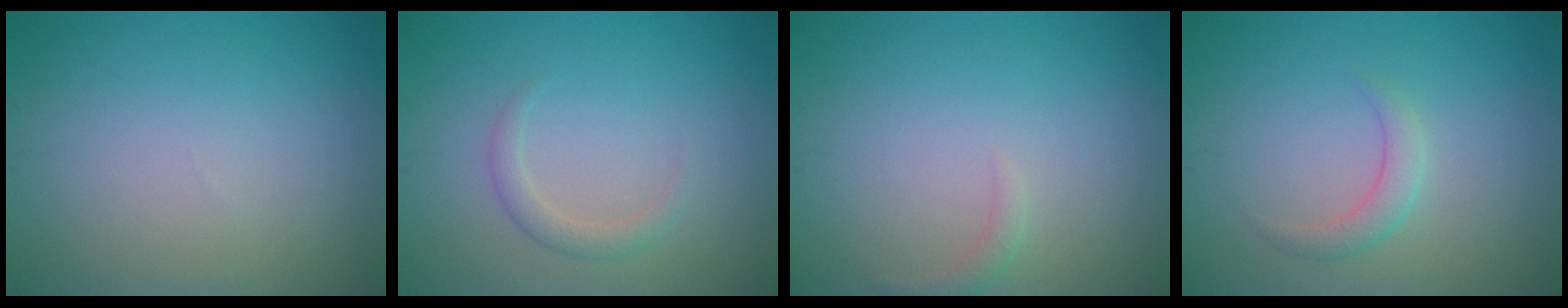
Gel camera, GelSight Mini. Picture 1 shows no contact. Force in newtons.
{"total": 1.6, "press": 1.6, "slide": 0.1}
{"total": 1.0, "press": 1.0, "slide": 0.1}
{"total": 1.7, "press": 1.7, "slide": 0.0}